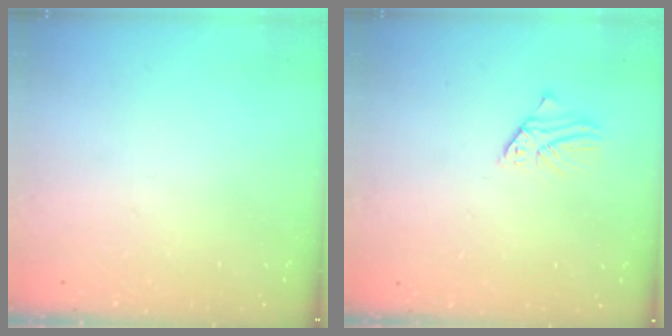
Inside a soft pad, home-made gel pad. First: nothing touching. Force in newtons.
{"total": 1.2, "press": 1.2, "slide": 0.1}